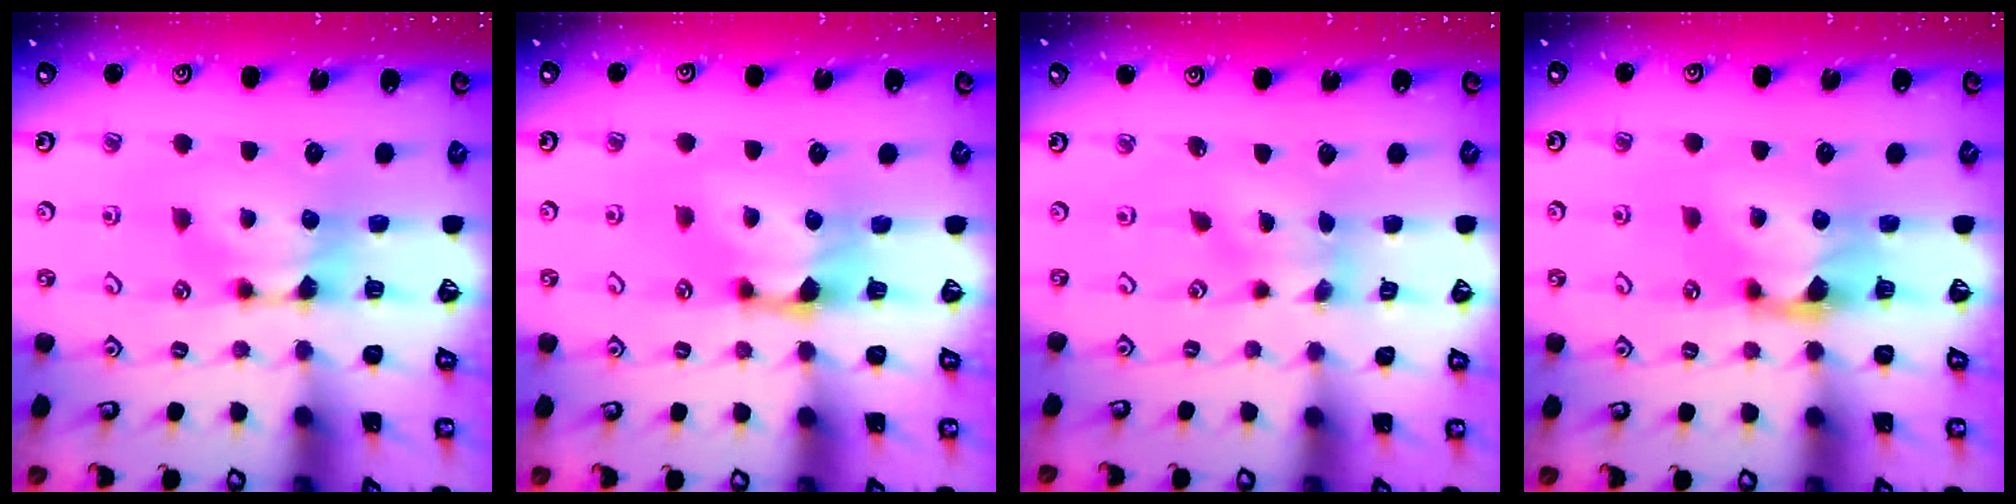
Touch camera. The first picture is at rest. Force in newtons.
{"total": 1.0, "press": 0.3, "slide": 1.0}
{"total": 1.2, "press": 0.6, "slide": 1.1}
{"total": 0.7, "press": 0.4, "slide": 0.6}